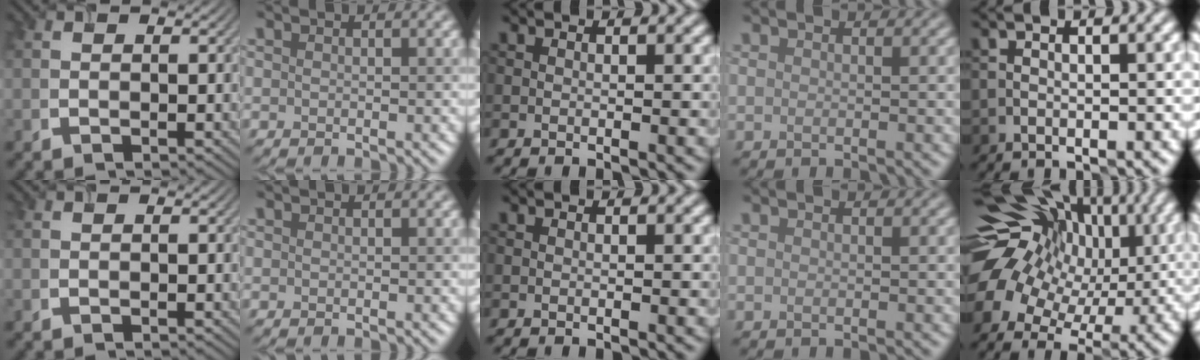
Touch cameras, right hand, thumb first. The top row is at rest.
{"little": {"total": 15.5, "force": [1.9, 12.6, 8.8], "torque": [-0.173, 0.025, 0.021]}}